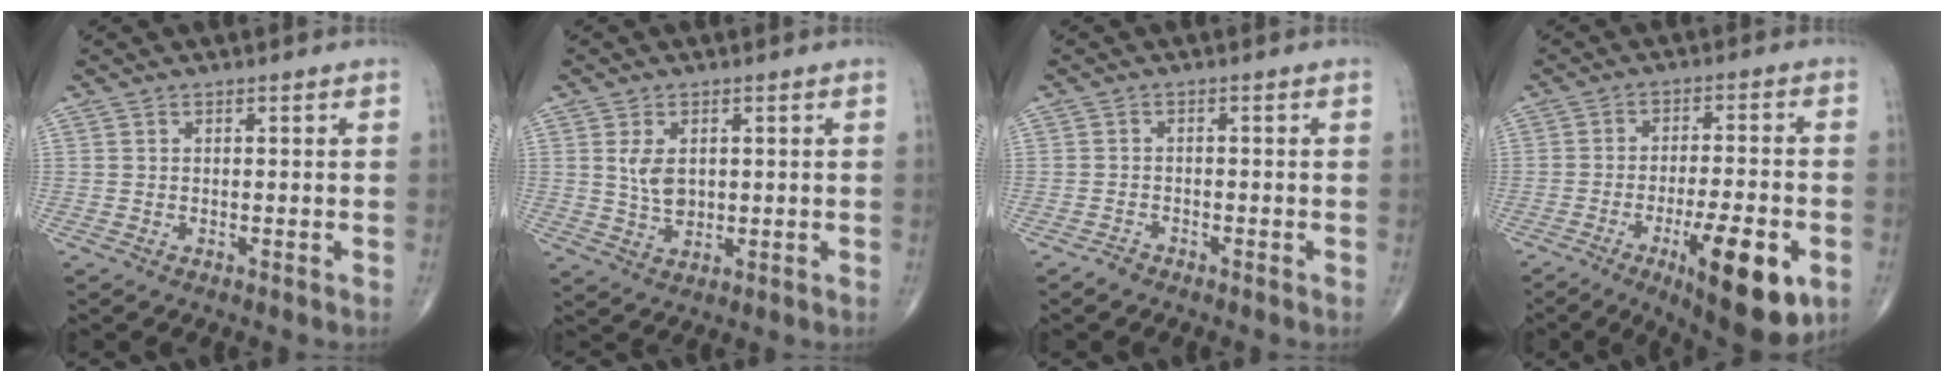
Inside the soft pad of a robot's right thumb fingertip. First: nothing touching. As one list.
[{"total": 4.9, "force": [1.0, 3.0, 3.7], "torque": [-0.062, -0.010, 0.025]}, {"total": 1.4, "force": [-1.3, 0.6, 0.3], "torque": [-0.010, 0.003, -0.024]}, {"total": 16.1, "force": [-6.3, 4.6, 14.0], "torque": [-0.193, 0.008, -0.085]}]